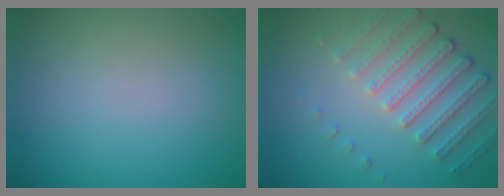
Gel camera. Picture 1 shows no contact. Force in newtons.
{"total": 4.7, "press": 3.4, "slide": 3.3}